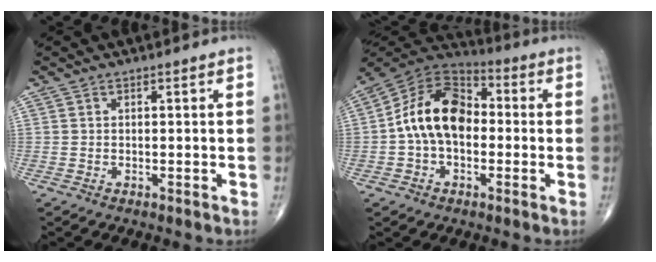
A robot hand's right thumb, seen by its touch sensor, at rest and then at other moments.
{"total": 14.5, "force": [-0.7, 9.7, 10.8], "torque": [-0.172, 0.039, -0.026]}